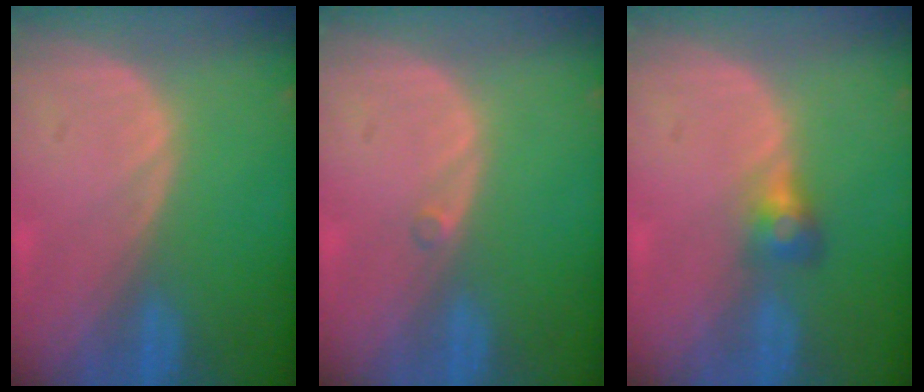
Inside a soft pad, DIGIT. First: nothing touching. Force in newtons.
{"total": 0.5, "press": 0.5, "slide": 0.2}
{"total": 2.8, "press": 2.7, "slide": 0.9}